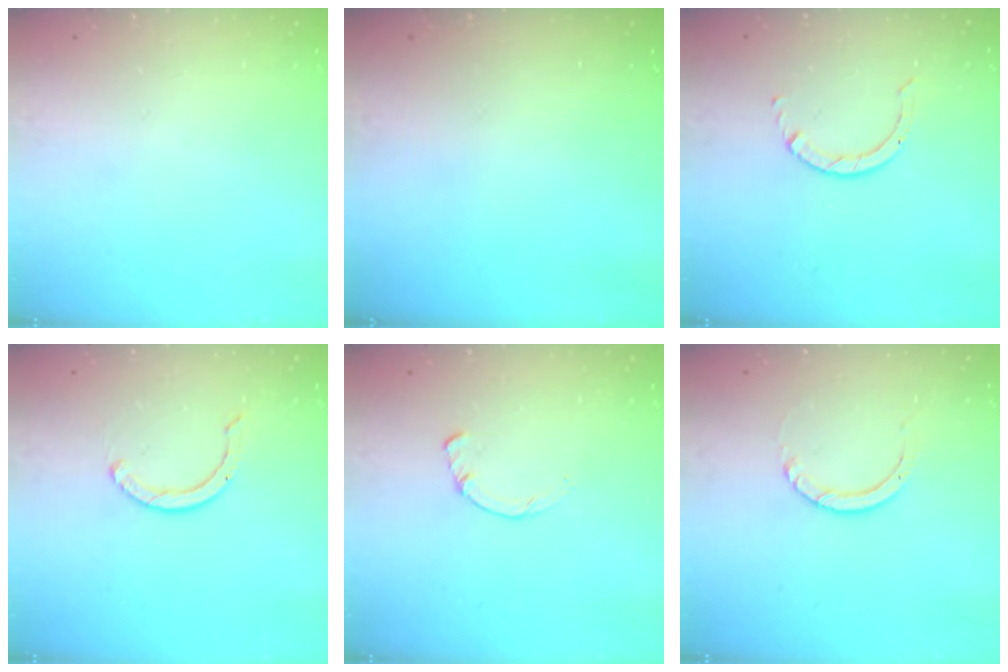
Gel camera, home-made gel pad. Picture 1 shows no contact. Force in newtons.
{"total": 0.0}
{"total": 1.7, "press": 1.7, "slide": 0.1}
{"total": 4.2, "press": 4.2, "slide": 0.3}
{"total": 2.2, "press": 2.2, "slide": 0.3}
{"total": 3.5, "press": 3.5, "slide": 0.1}